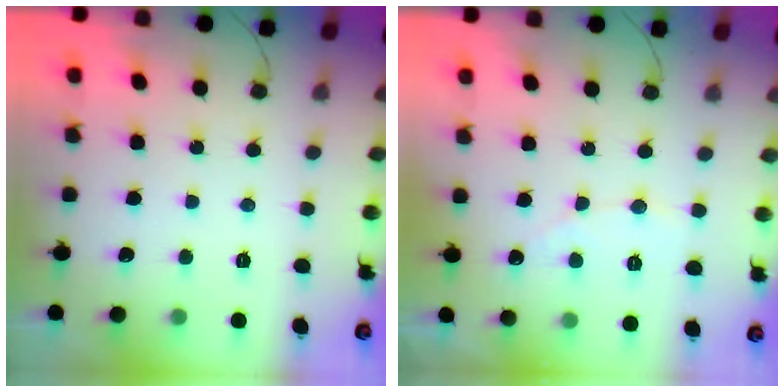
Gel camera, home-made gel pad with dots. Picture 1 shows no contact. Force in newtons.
{"total": 4.4, "press": 4.3, "slide": 0.4}